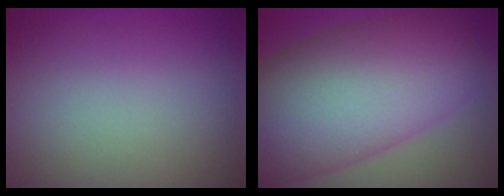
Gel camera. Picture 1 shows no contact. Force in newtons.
{"total": 13.2, "press": 13.2, "slide": 0.2}